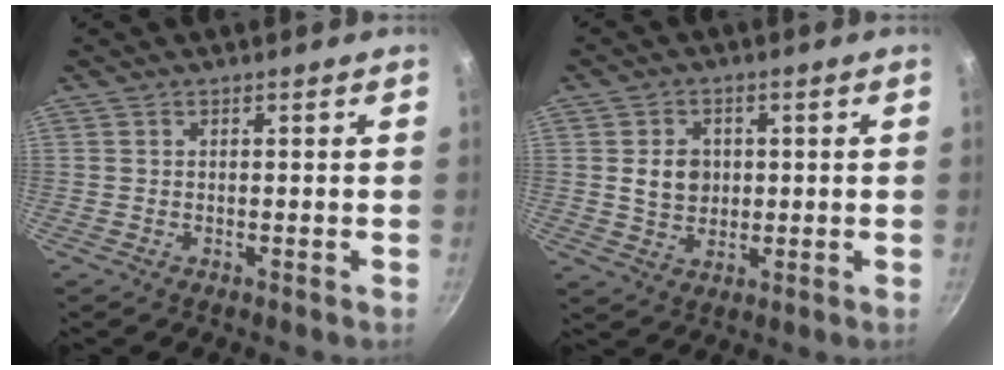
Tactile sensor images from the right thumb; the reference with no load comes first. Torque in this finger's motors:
{"motor_torque": [0.38, 1.37, 0.77, -0.31, 0.15]}